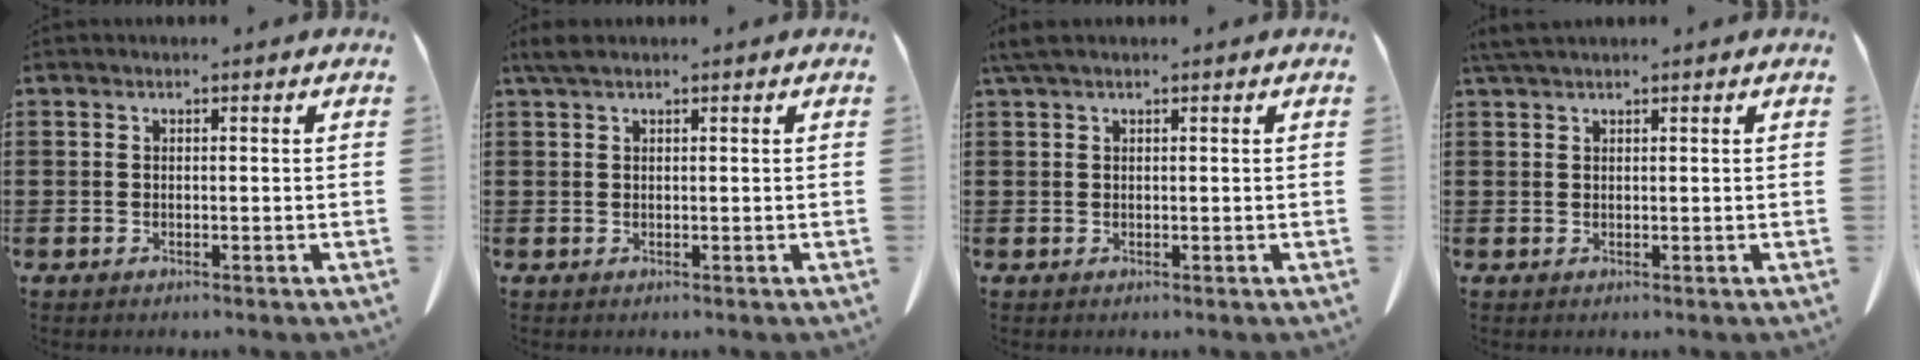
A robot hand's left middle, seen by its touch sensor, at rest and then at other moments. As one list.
[{"total": 1.5, "force": [0.9, 0.4, 1.1], "torque": [-0.025, 0.003, 0.017]}, {"total": 1.5, "force": [0.9, 0.3, 1.1], "torque": [-0.025, 0.003, 0.016]}, {"total": 1.6, "force": [1.2, 0.2, 0.9], "torque": [-0.021, 0.002, 0.023]}]